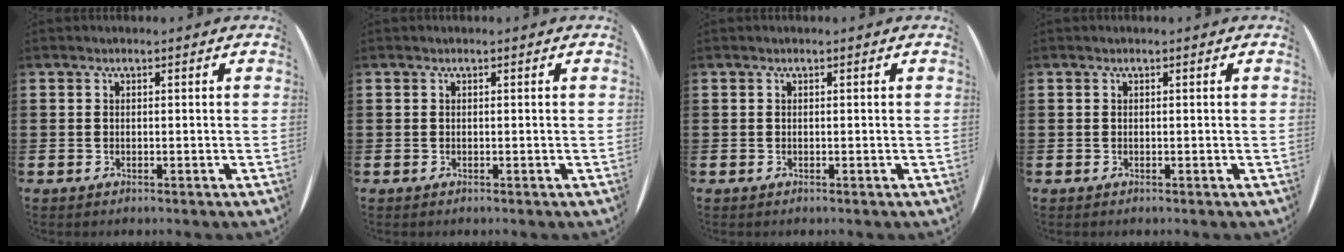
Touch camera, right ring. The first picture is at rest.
{"total": 0.0}
{"total": 0.0}
{"total": 0.0}